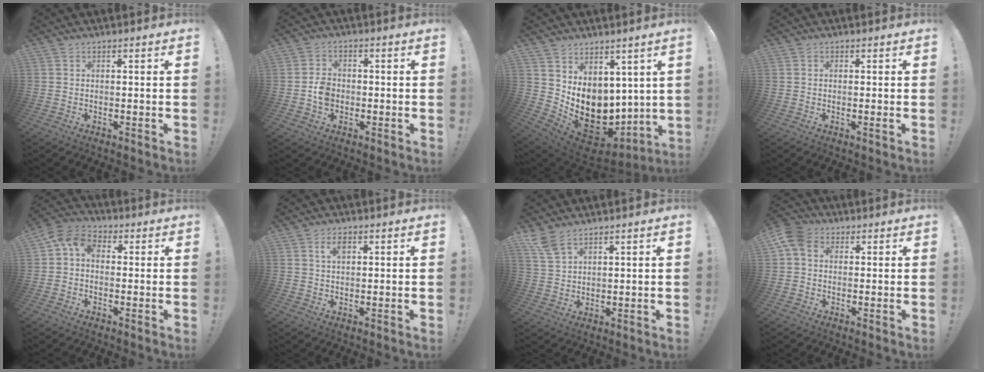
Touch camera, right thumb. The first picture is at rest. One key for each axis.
{"total": 5.2, "fx": -1.5, "fy": 4.2, "fz": 2.7, "tx": -0.039, "ty": 0.008, "tz": -0.026}
{"total": 12.5, "fx": 1.2, "fy": 10.4, "fz": 6.8, "tx": -0.117, "ty": -0.035, "tz": 0.044}
{"total": 0.8, "fx": 0.0, "fy": 0.0, "fz": 0.8, "tx": -0.011, "ty": -0.001, "tz": -0.001}
{"total": 7.6, "fx": 1.5, "fy": 5.3, "fz": 5.1, "tx": -0.097, "ty": 0.007, "tz": 0.032}
{"total": 2.7, "fx": 1.2, "fy": 1.5, "fz": 1.8, "tx": -0.027, "ty": -0.001, "tz": 0.019}
{"total": 6.0, "fx": 4.7, "fy": 2.1, "fz": 3.1, "tx": -0.066, "ty": -0.021, "tz": 0.091}
{"total": 6.7, "fx": 2.0, "fy": 4.9, "fz": 4.1, "tx": -0.082, "ty": 0.008, "tz": 0.041}